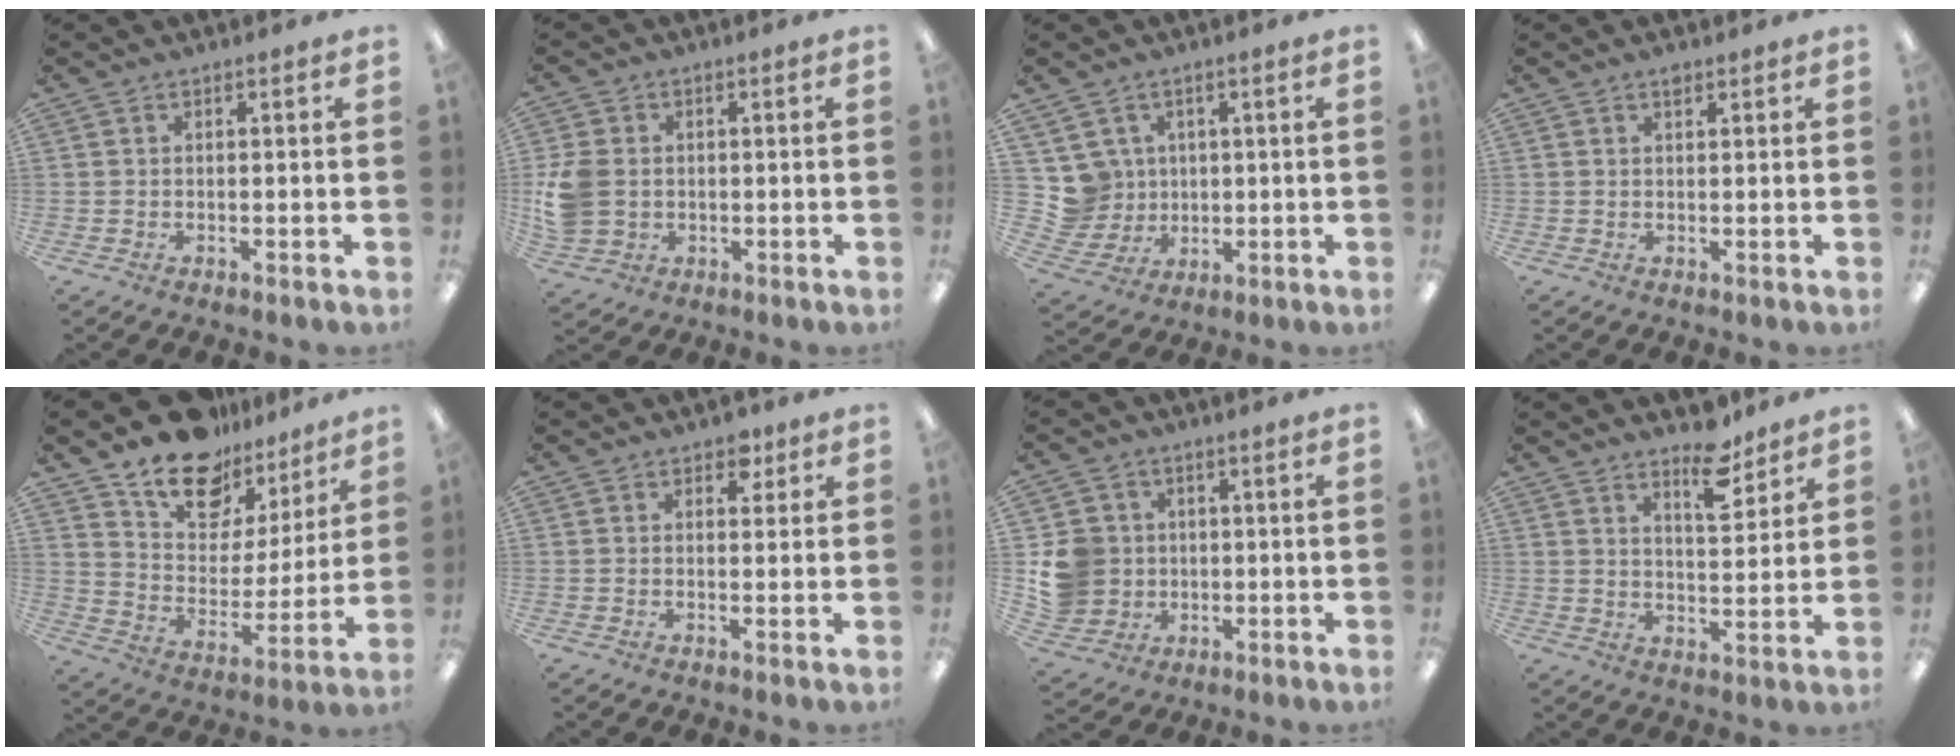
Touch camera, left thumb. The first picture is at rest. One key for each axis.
{"total": 8.6, "fx": 0.4, "fy": 7.2, "fz": 4.6, "tx": -0.112, "ty": 0.011, "tz": 0.010}
{"total": 7.7, "fx": 2.8, "fy": 7.2, "fz": 0.3, "tx": -0.025, "ty": -0.009, "tz": 0.060}
{"total": 1.3, "fx": 1.1, "fy": 0.5, "fz": 0.6, "tx": -0.008, "ty": -0.003, "tz": 0.018}
{"total": 16.3, "fx": 12.4, "fy": 9.3, "fz": 5.0, "tx": -0.092, "ty": -0.090, "tz": 0.226}
{"total": 3.2, "fx": 1.9, "fy": 2.1, "fz": 1.4, "tx": -0.006, "ty": -0.005, "tz": 0.031}
{"total": 10.6, "fx": 0.7, "fy": 10.1, "fz": 3.0, "tx": -0.081, "ty": 0.012, "tz": 0.023}
{"total": 8.7, "fx": 6.6, "fy": 3.3, "fz": 4.7, "tx": -0.045, "ty": -0.047, "tz": 0.107}